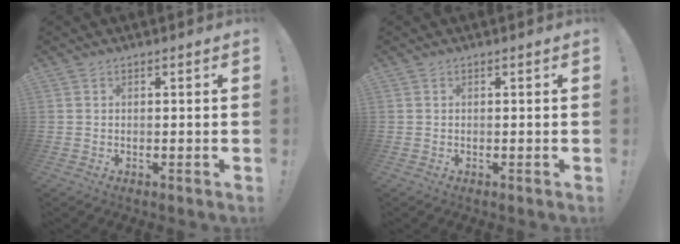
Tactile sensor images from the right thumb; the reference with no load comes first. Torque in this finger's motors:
{"motor_torque": [0.00, 0.00, -0.01, 0.01, 0.08]}